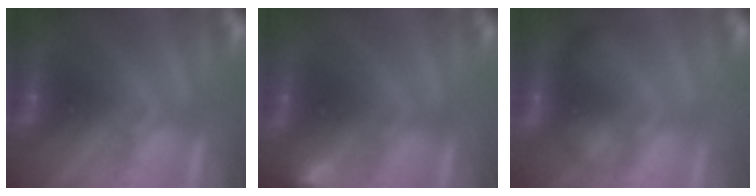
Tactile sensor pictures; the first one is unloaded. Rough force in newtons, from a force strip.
{"total": 2.9}
{"total": 2.1}